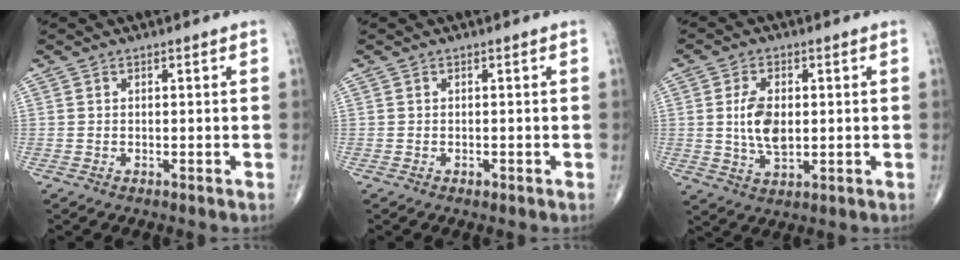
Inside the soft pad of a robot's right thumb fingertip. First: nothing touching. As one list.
[{"total": 0.5, "force": [-0.3, 0.3, 0.3], "torque": [-0.002, 0.001, -0.005]}, {"total": 7.7, "force": [0.5, 4.3, 6.4], "torque": [-0.118, -0.007, 0.013]}]